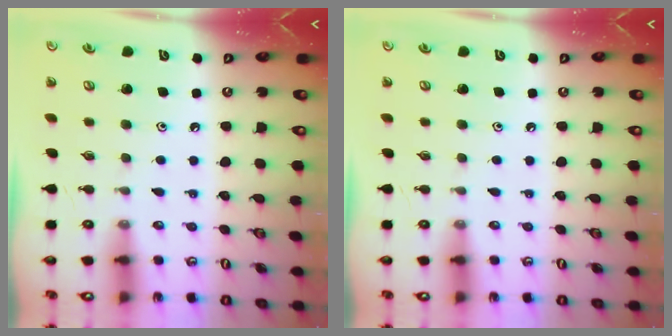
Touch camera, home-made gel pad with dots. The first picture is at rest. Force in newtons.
{"total": 0.0}